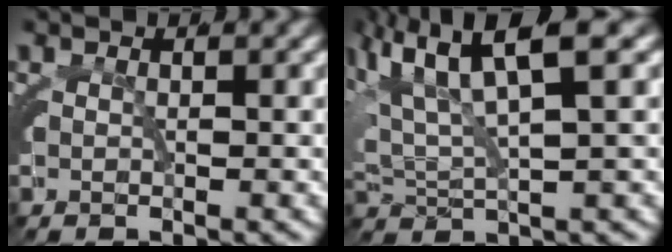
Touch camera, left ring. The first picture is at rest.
{"total": 7.4, "force": [2.9, 4.4, 5.2], "torque": [-0.112, 0.007, 0.043]}